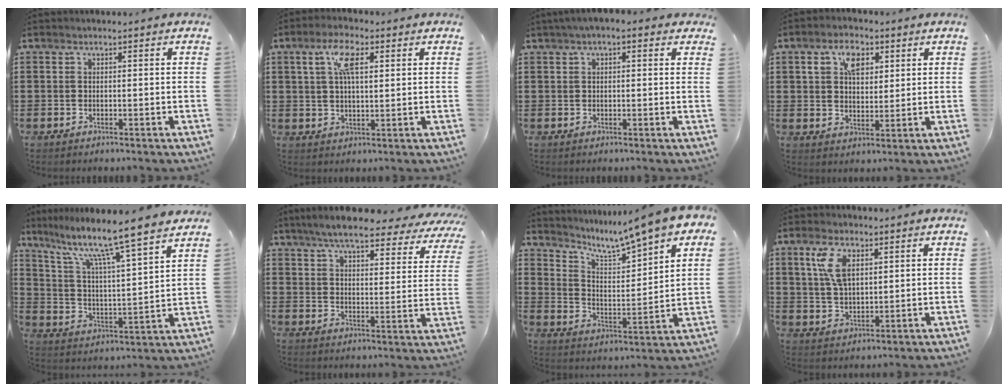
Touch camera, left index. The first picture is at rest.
{"total": 6.3, "force": [2.7, 2.5, 5.0], "torque": [-0.111, 0.011, 0.046]}
{"total": 2.0, "force": [0.9, 0.8, 1.6], "torque": [-0.033, 0.007, 0.014]}
{"total": 6.0, "force": [2.8, 3.7, 3.8], "torque": [-0.072, 0.011, 0.045]}
{"total": 9.9, "force": [8.1, -0.3, 5.7], "torque": [-0.133, -0.060, 0.127]}
{"total": 7.1, "force": [6.3, 0.7, 3.1], "torque": [-0.079, -0.036, 0.107]}
{"total": 8.0, "force": [7.2, -0.4, 3.5], "torque": [-0.088, -0.046, 0.115]}
{"total": 6.6, "force": [2.8, 3.3, 5.1], "torque": [-0.104, 0.008, 0.046]}